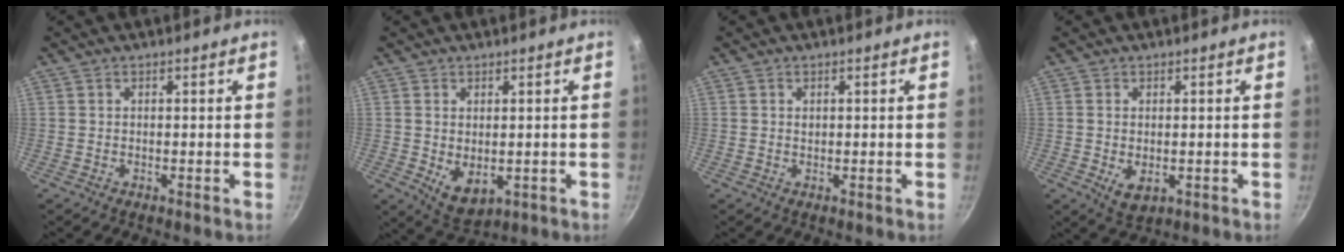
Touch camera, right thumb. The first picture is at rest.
{"total": 5.9, "force": [-0.3, 3.7, 4.6], "torque": [-0.070, -0.020, 0.010]}
{"total": 0.5, "force": [0.2, 0.4, 0.3], "torque": [-0.003, -0.001, 0.005]}
{"total": 4.1, "force": [-0.6, 2.5, 3.2], "torque": [-0.052, -0.015, -0.004]}